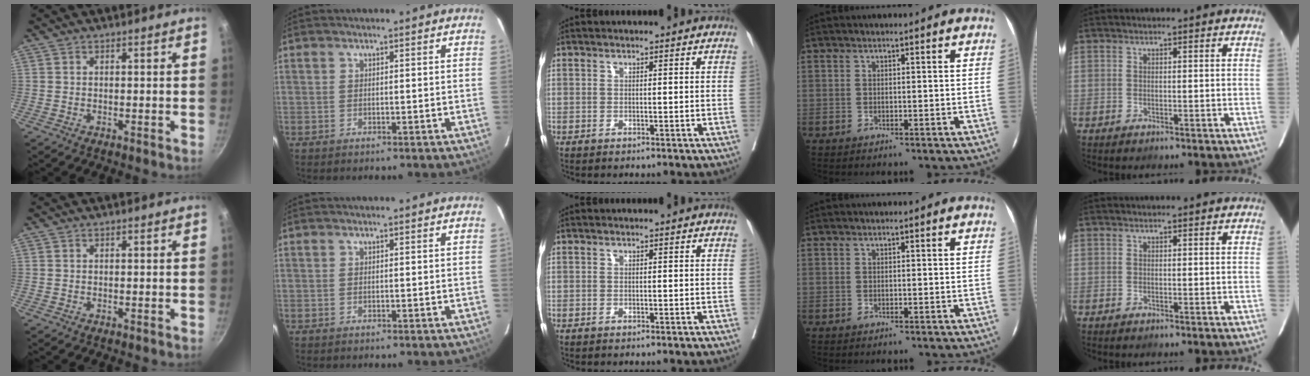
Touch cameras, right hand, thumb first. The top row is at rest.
{}